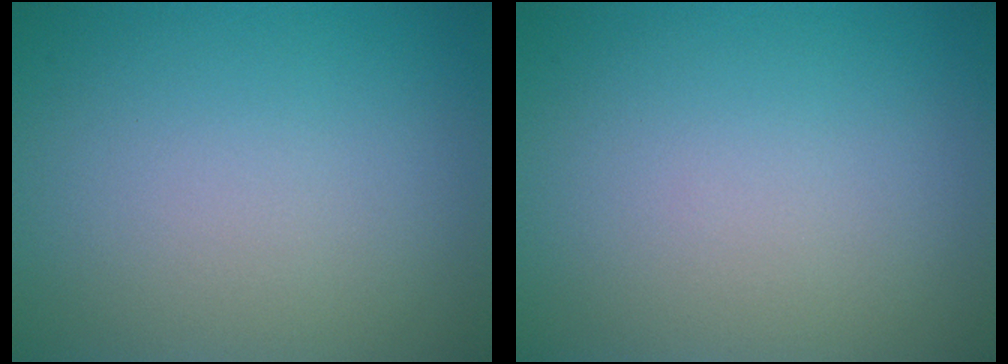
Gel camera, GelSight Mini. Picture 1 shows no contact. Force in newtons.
{"total": 0.0}